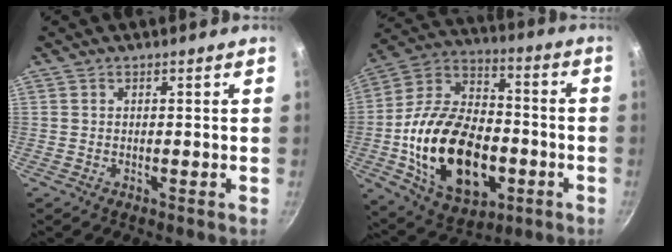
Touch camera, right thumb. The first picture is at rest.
{"total": 26.3, "force": [-5.6, 16.6, 19.6], "torque": [-0.326, 0.037, -0.092]}